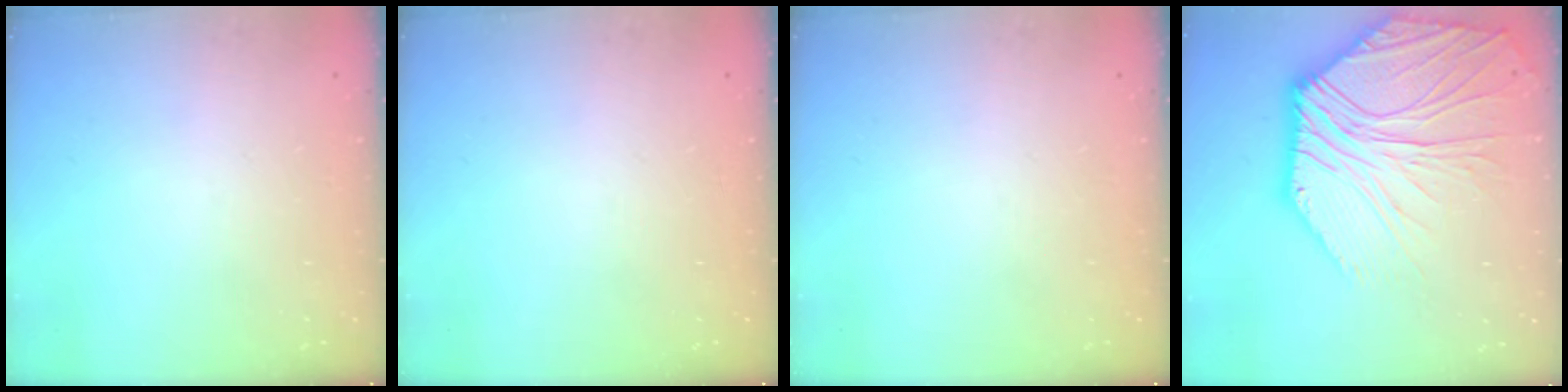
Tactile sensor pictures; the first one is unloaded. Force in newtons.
{"total": 0.0}
{"total": 0.0}
{"total": 20.8, "press": 20.7, "slide": 2.7}